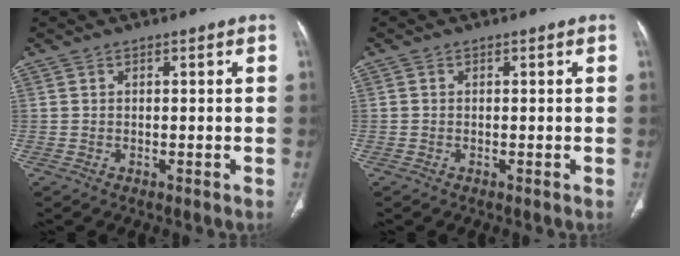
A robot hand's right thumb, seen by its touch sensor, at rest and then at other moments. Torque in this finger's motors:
{"motor_torque": [0.02, -0.02, -0.42, 0.29, -0.02]}